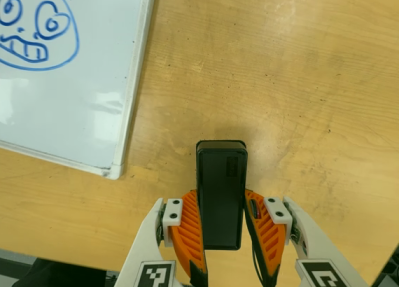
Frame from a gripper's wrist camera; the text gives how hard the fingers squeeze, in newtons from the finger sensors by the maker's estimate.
{"total": 5.0, "left": 3.5, "right": 6.5}